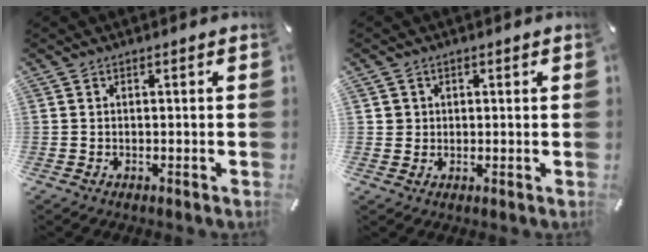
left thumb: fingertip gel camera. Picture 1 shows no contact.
{"total": 2.4, "force": [0.7, 2.3, -0.1], "torque": [0.005, 0.003, 0.009]}